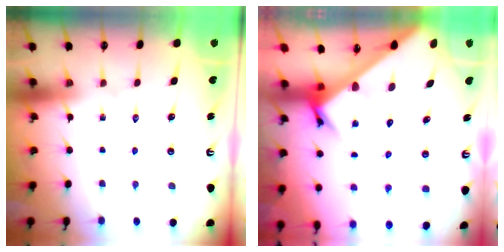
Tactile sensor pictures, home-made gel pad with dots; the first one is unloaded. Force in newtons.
{"total": 4.6, "press": 4.6, "slide": 0.3}